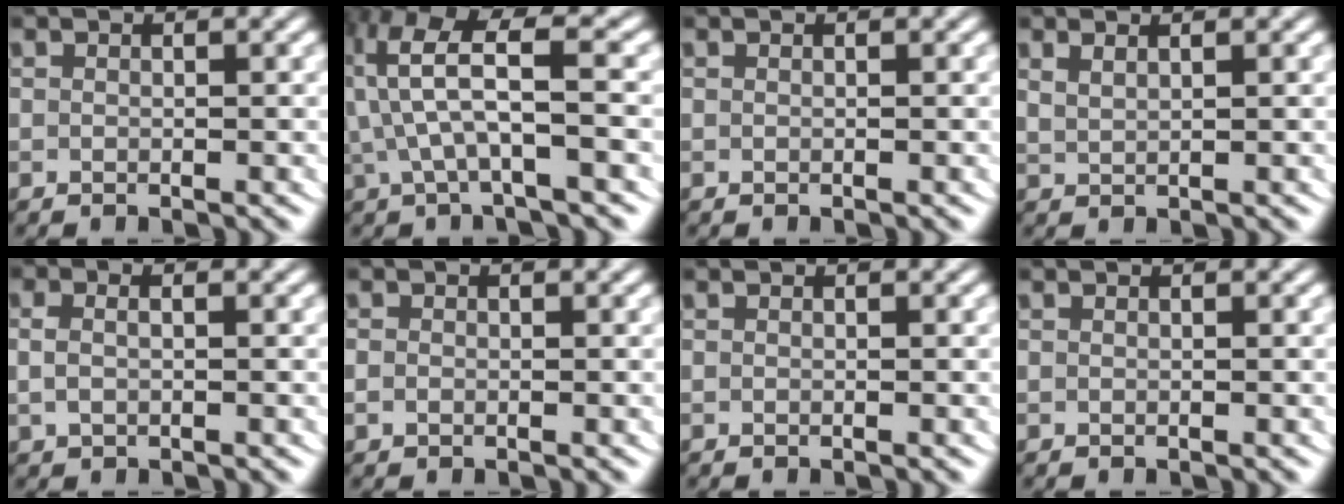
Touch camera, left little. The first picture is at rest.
{"total": 8.0, "force": [2.0, 4.1, 6.5], "torque": [-0.136, 0.005, 0.024]}
{"total": 0.0}
{"total": 1.1, "force": [1.0, -0.2, 0.5], "torque": [-0.012, -0.002, 0.028]}
{"total": 1.8, "force": [0.0, 1.1, 1.4], "torque": [-0.031, -0.003, 0.005]}
{"total": 1.0, "force": [-0.3, 0.8, 0.5], "torque": [-0.013, -0.005, -0.004]}
{"total": 0.0}
{"total": 0.0}